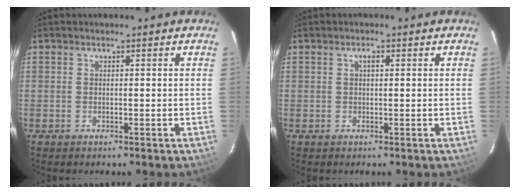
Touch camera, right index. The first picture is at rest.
{"total": 1.1, "force": [0.3, 0.5, 0.9], "torque": [-0.016, 0.006, 0.004]}